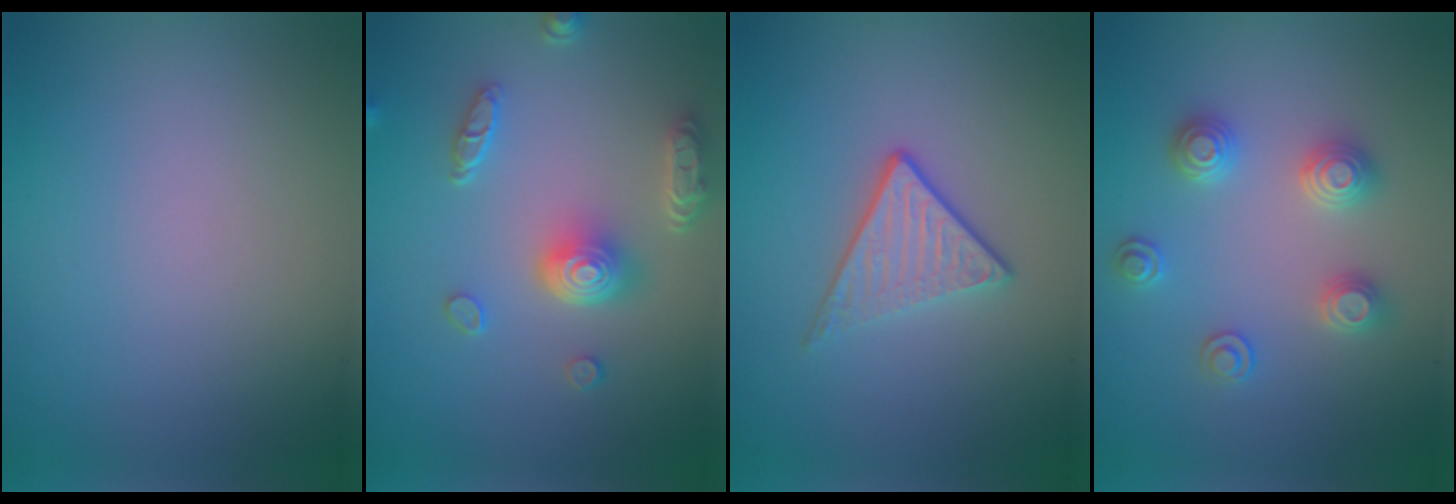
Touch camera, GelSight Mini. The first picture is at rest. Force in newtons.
{"total": 5.1, "press": 4.0, "slide": 3.1}
{"total": 3.2, "press": 2.7, "slide": 1.8}
{"total": 2.9, "press": 2.8, "slide": 0.3}